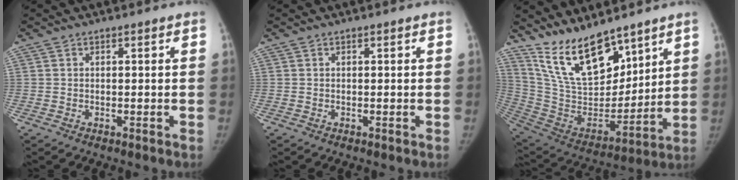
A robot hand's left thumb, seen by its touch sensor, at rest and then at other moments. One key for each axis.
{"total": 0.0}
{"total": 18.6, "fx": 13.8, "fy": 7.5, "fz": 10.1, "tx": -0.135, "ty": -0.083, "tz": 0.270}